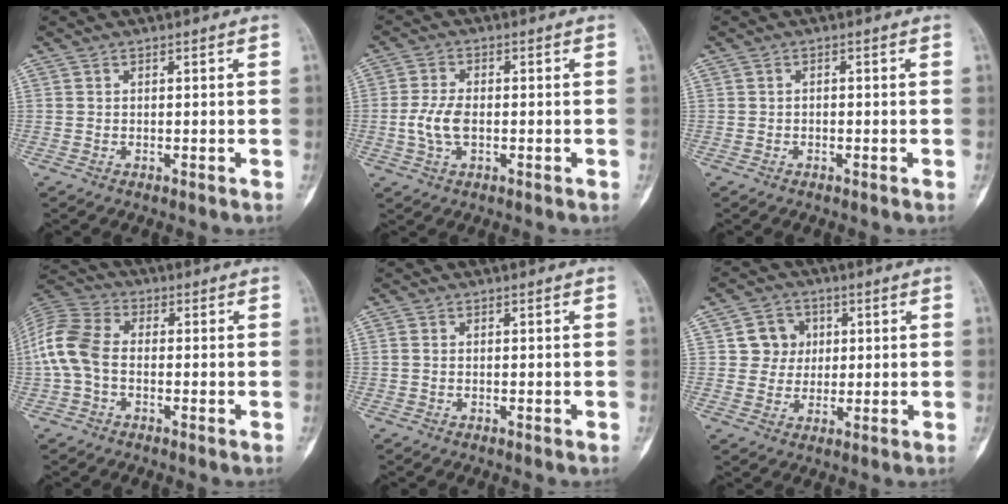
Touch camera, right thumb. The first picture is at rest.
{"total": 5.5, "force": [-0.8, 3.0, 4.6], "torque": [-0.103, 0.007, -0.017]}
{"total": 0.6, "force": [-0.3, 0.4, 0.3], "torque": [-0.002, 0.002, -0.008]}
{"total": 9.7, "force": [-1.0, 6.3, 7.3], "torque": [-0.158, 0.025, -0.033]}
{"total": 0.5, "force": [0.0, 0.4, 0.4], "torque": [-0.011, 0.000, -0.001]}
{"total": 6.2, "force": [1.4, 5.8, 1.7], "torque": [0.009, 0.004, 0.019]}